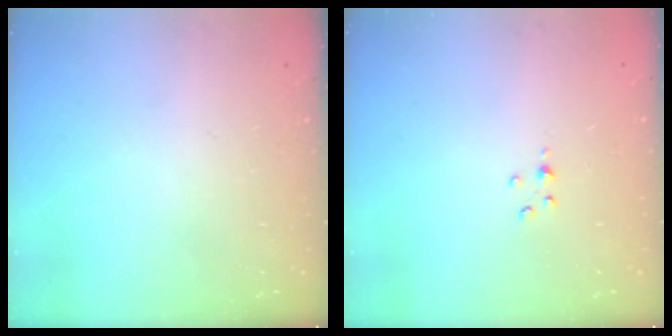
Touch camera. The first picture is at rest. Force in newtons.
{"total": 2.2, "press": 2.2, "slide": 0.4}